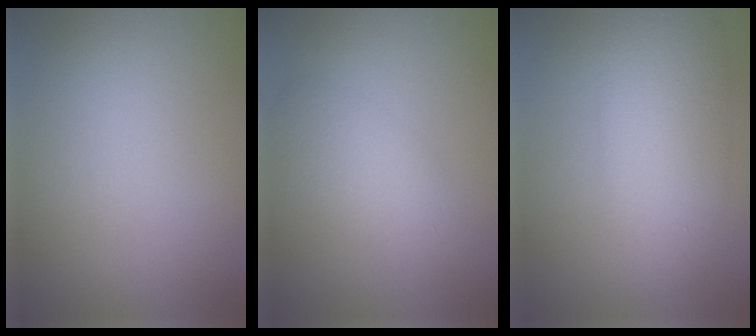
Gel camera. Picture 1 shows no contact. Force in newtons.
{"total": 3.1, "press": 3.1, "slide": 0.0}
{"total": 6.1, "press": 6.1, "slide": 0.2}